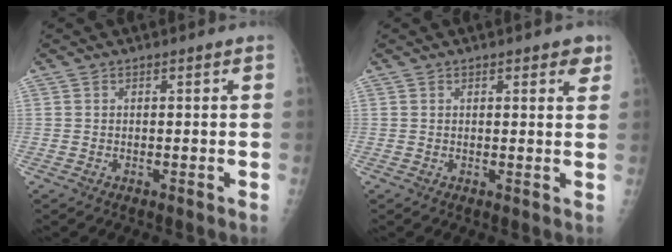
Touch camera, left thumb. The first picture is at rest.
{"total": 3.0, "force": [1.8, 1.2, 2.0], "torque": [-0.007, -0.006, 0.018]}